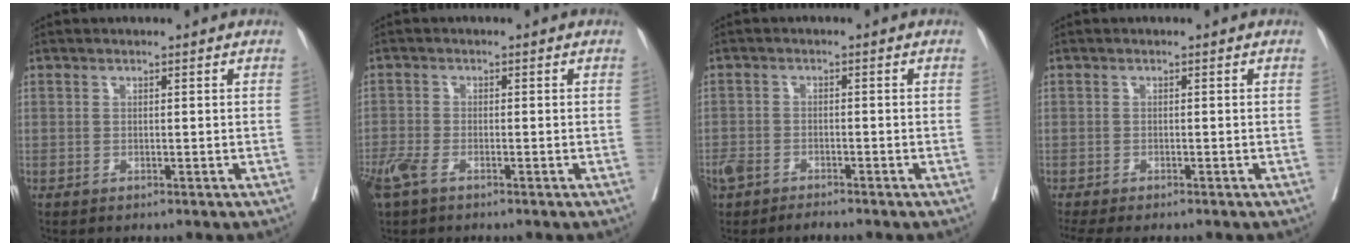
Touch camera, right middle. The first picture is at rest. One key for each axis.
{"total": 4.2, "fx": -2.7, "fy": 1.5, "fz": 2.8, "tx": -0.068, "ty": -0.008, "tz": -0.054}
{"total": 4.4, "fx": -3.6, "fy": 1.8, "fz": 1.9, "tx": -0.037, "ty": -0.001, "tz": -0.067}
{"total": 5.3, "fx": -4.5, "fy": 0.9, "fz": 2.5, "tx": -0.035, "ty": -0.010, "tz": -0.072}